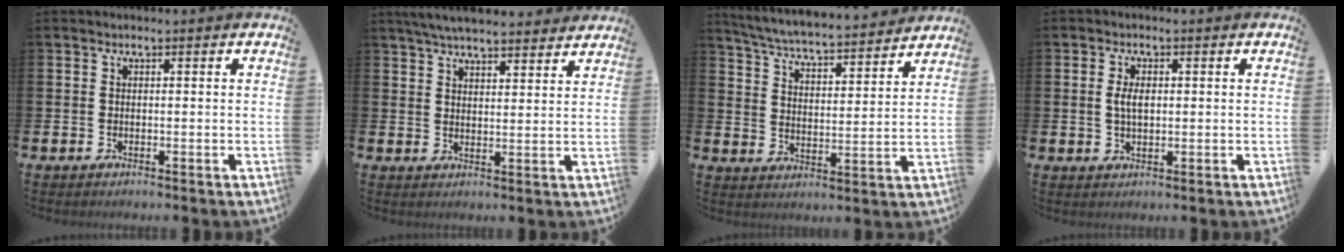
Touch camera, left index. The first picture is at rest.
{"total": 5.5, "force": [5.3, 0.6, 1.2], "torque": [-0.033, -0.021, 0.097]}
{"total": 6.0, "force": [5.9, 0.2, 1.3], "torque": [-0.052, -0.049, 0.099]}
{"total": 3.0, "force": [0.5, 1.5, 2.5], "torque": [-0.036, 0.002, 0.004]}